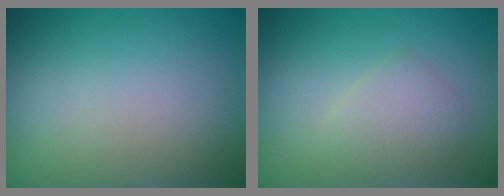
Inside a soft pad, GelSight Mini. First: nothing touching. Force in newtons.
{"total": 2.4, "press": 2.4, "slide": 0.0}